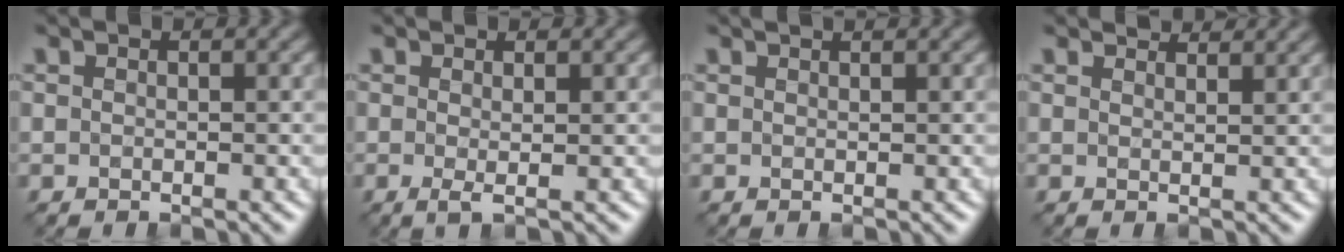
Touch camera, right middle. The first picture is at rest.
{"total": 0.9, "force": [-0.1, 0.1, 0.9], "torque": [-0.017, -0.002, -0.001]}
{"total": 2.0, "force": [1.5, 0.8, 1.1], "torque": [0.001, 0.006, -0.001]}
{"total": 2.4, "force": [2.3, 0.3, 0.4], "torque": [-0.006, 0.004, 0.032]}